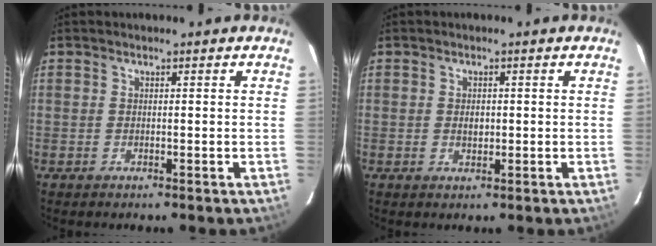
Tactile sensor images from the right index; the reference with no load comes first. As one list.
[{"total": 1.7, "force": [0.0, 1.3, 1.1], "torque": [-0.017, 0.000, 0.001]}]